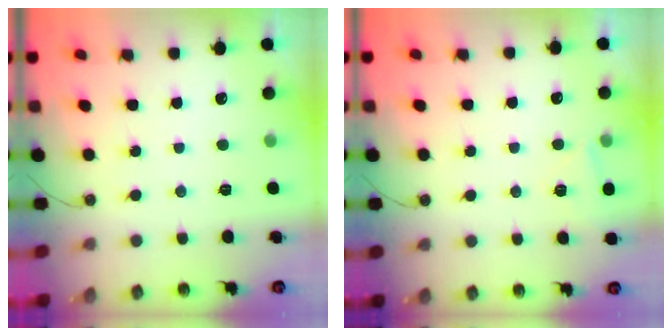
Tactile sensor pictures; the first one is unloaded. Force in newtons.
{"total": 3.3, "press": 3.3, "slide": 0.5}